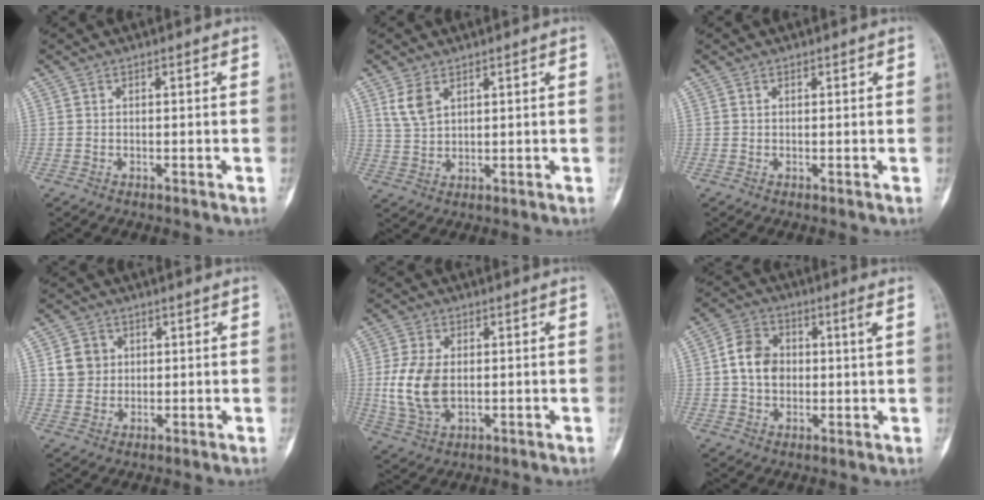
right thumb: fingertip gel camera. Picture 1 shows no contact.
{"total": 4.6, "force": [2.3, 2.6, 3.0], "torque": [-0.056, -0.006, 0.055]}
{"total": 0.0}
{"total": 5.2, "force": [1.3, 4.7, 1.8], "torque": [-0.008, -0.002, 0.024]}
{"total": 10.1, "force": [-0.1, 6.3, 7.9], "torque": [-0.164, -0.003, 0.006]}
{"total": 8.5, "force": [1.1, 5.5, 6.4], "torque": [-0.100, 0.017, 0.017]}